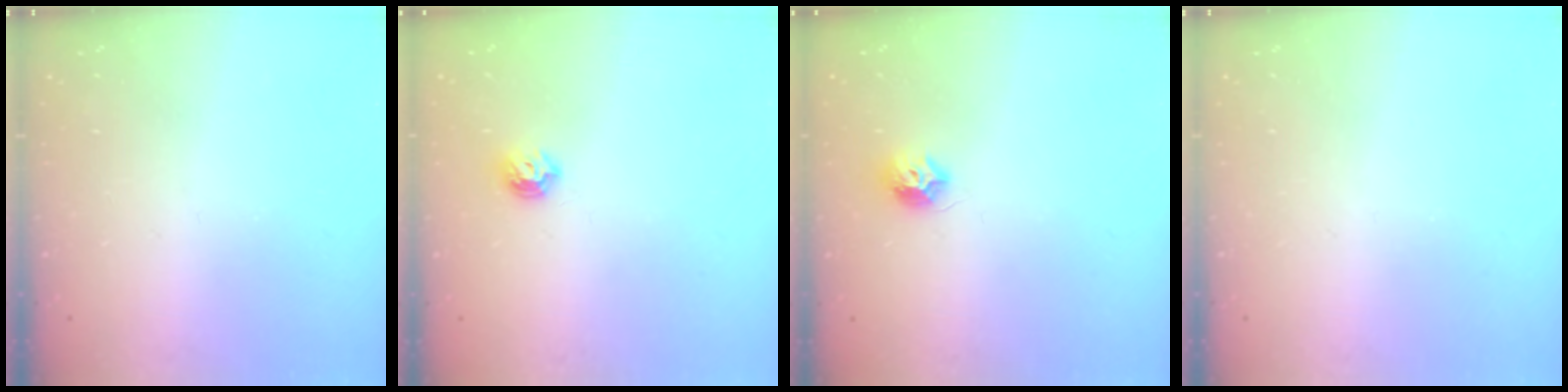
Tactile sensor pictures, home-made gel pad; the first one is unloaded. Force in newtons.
{"total": 6.6, "press": 6.6, "slide": 1.0}
{"total": 7.6, "press": 7.6, "slide": 0.2}
{"total": 0.0}